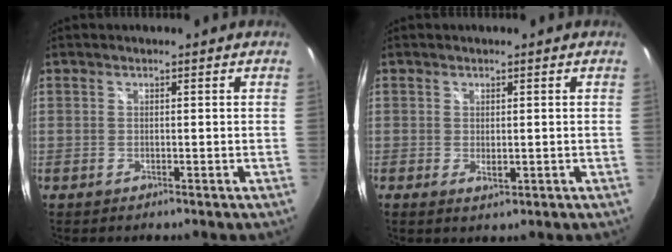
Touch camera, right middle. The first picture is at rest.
{"total": 1.7, "force": [-0.1, 0.9, 1.5], "torque": [-0.023, -0.003, 0.000]}